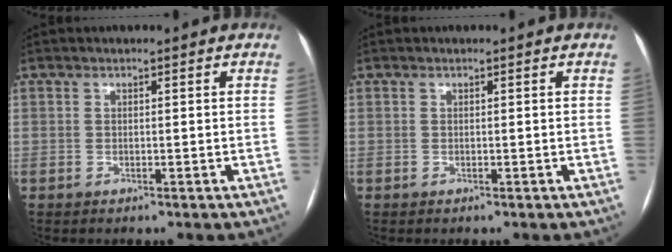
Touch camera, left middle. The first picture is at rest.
{"total": 0.0}